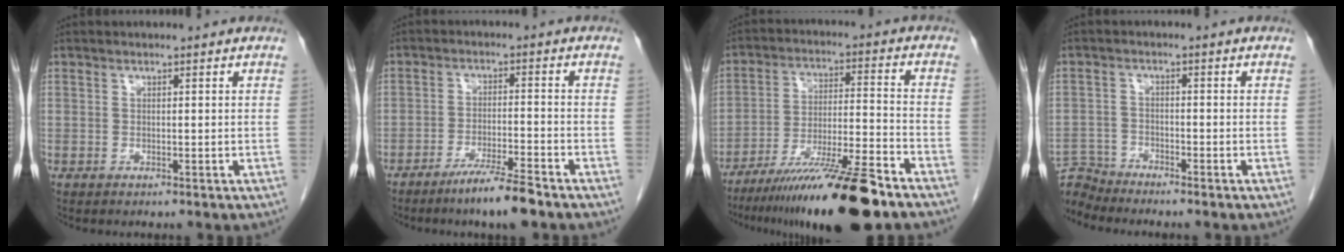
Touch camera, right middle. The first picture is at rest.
{"total": 6.5, "force": [-5.0, -0.1, 4.3], "torque": [-0.075, -0.015, -0.091]}
{"total": 17.1, "force": [-12.7, 0.4, 11.5], "torque": [-0.174, -0.025, -0.215]}
{"total": 4.6, "force": [-4.5, -0.4, -1.2], "torque": [0.025, -0.001, -0.085]}